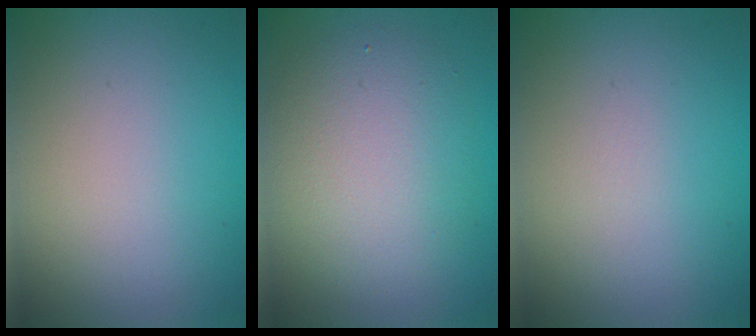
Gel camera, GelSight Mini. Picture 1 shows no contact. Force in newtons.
{"total": 5.3, "press": 5.2, "slide": 0.5}
{"total": 0.0}